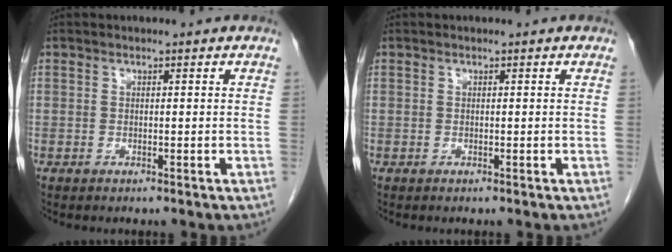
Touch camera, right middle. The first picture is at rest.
{"total": 0.0}